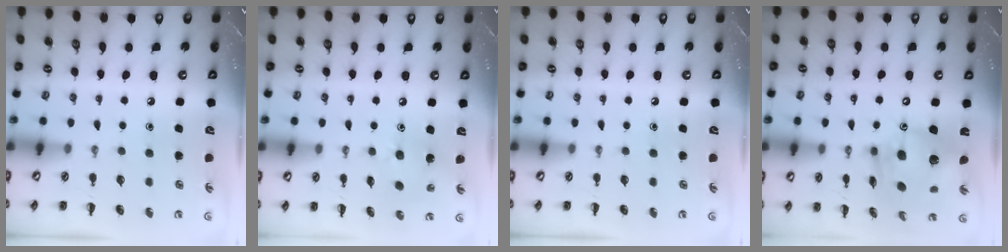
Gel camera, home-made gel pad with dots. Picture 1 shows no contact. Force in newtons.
{"total": 6.7, "press": 6.5, "slide": 1.6}
{"total": 0.0}
{"total": 14.0, "press": 13.3, "slide": 4.3}